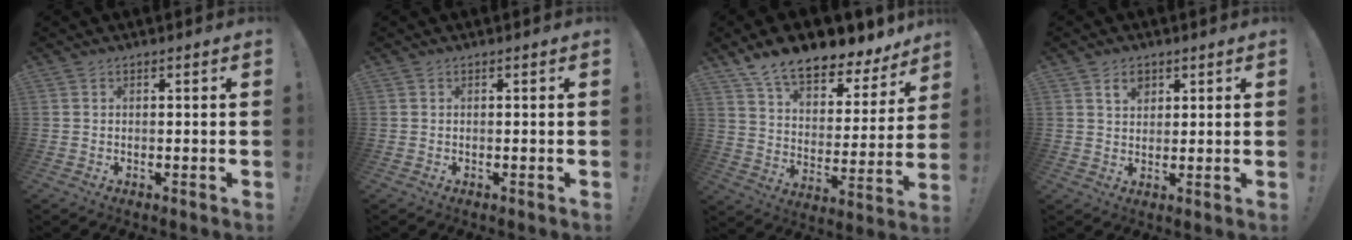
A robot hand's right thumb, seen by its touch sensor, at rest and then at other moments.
{"total": 0.0}
{"total": 13.8, "force": [11.4, 5.0, 5.9], "torque": [-0.108, -0.089, 0.200]}
{"total": 4.9, "force": [2.6, 3.4, 2.3], "torque": [-0.029, -0.004, 0.044]}